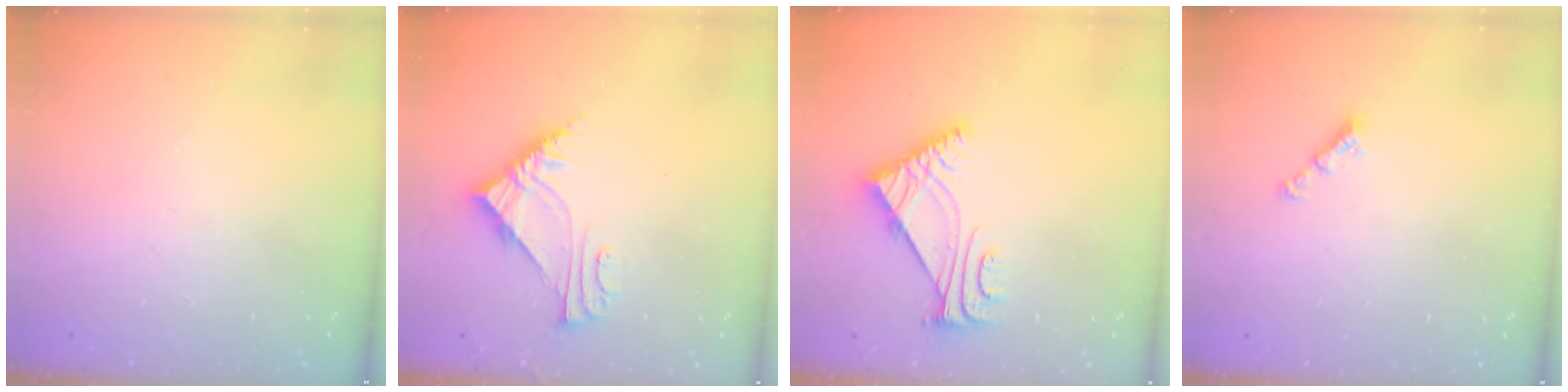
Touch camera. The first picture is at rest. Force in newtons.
{"total": 6.6, "press": 6.6, "slide": 0.4}
{"total": 6.7, "press": 6.7, "slide": 0.8}
{"total": 2.9, "press": 2.9, "slide": 0.3}